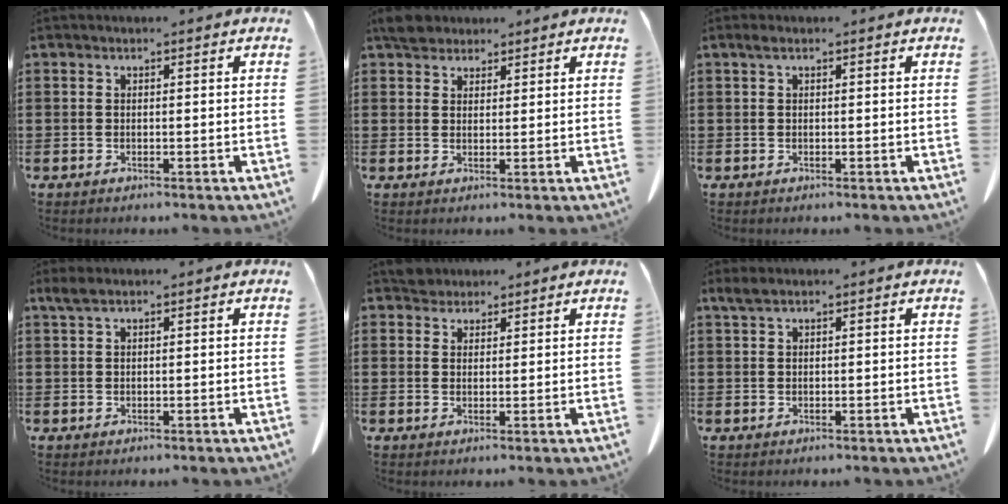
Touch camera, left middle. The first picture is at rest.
{"total": 3.4, "force": [2.9, 1.6, 0.9], "torque": [-0.019, 0.004, 0.054]}
{"total": 0.8, "force": [0.2, 0.1, 0.7], "torque": [-0.015, 0.003, 0.004]}
{"total": 1.6, "force": [1.1, 0.3, 1.1], "torque": [-0.025, 0.002, 0.020]}
{"total": 2.4, "force": [2.2, 0.9, 0.0], "torque": [0.001, 0.002, 0.043]}
{"total": 1.6, "force": [1.1, 0.3, 1.1], "torque": [-0.025, 0.003, 0.020]}